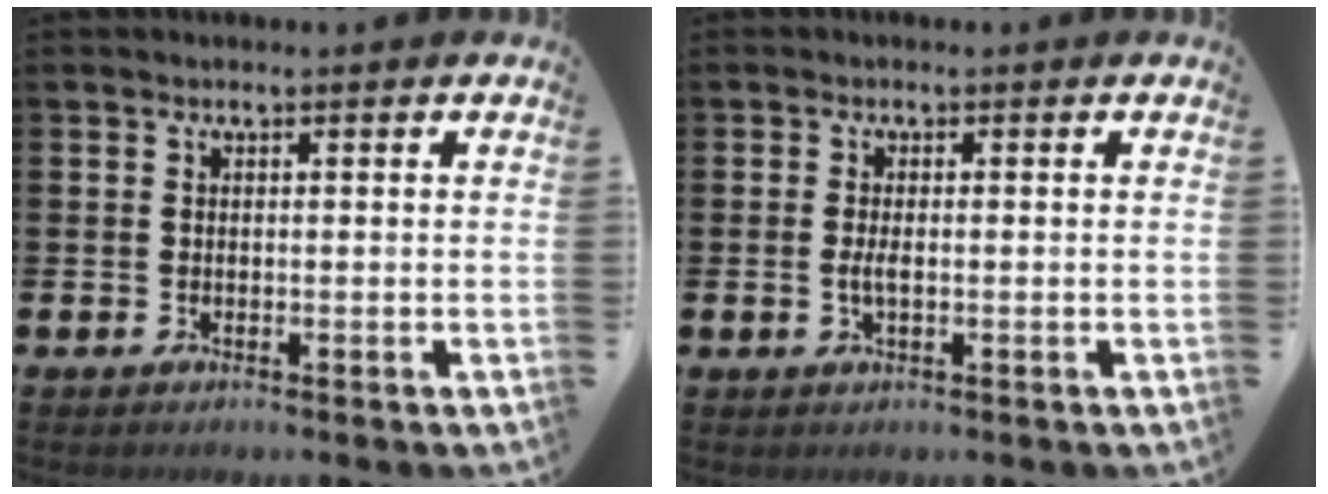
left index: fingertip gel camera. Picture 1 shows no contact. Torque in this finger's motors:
{"motor_torque": [0.41, -0.05, 0.10, 0.08]}